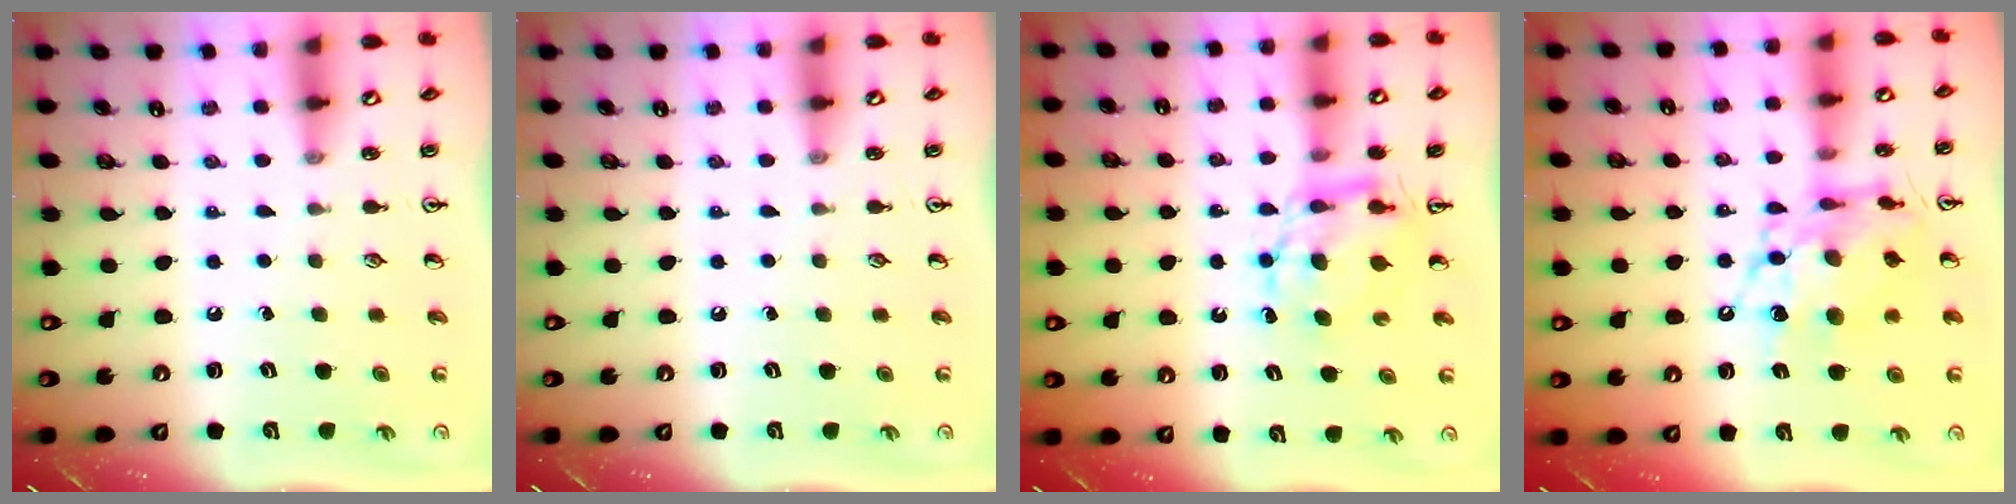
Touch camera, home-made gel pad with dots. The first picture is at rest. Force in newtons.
{"total": 0.0}
{"total": 6.4, "press": 6.4, "slide": 0.1}
{"total": 13.3, "press": 13.3, "slide": 1.3}